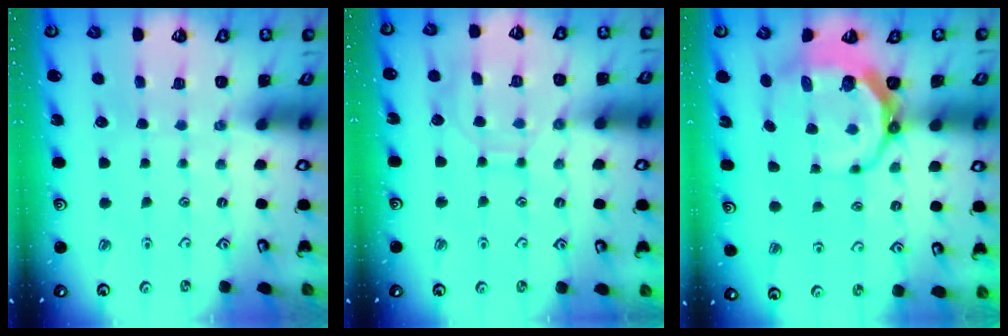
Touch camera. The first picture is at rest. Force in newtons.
{"total": 8.5, "press": 8.5, "slide": 0.7}
{"total": 9.1, "press": 8.1, "slide": 4.1}